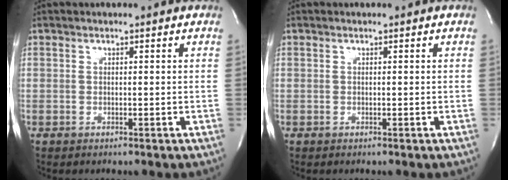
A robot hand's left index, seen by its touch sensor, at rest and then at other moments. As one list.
[{"total": 0.0}]